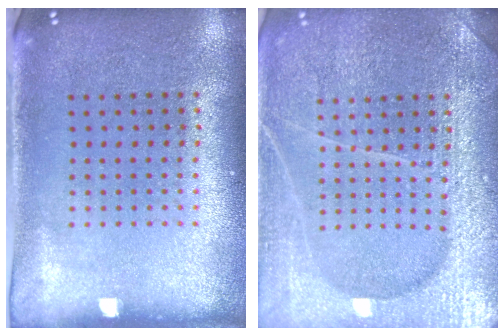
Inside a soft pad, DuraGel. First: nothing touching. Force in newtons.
{"total": 6.2, "press": 6.2, "slide": 0.7}